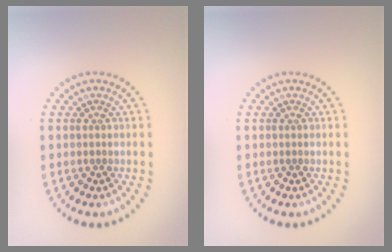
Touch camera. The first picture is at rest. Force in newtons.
{"total": 0.0}